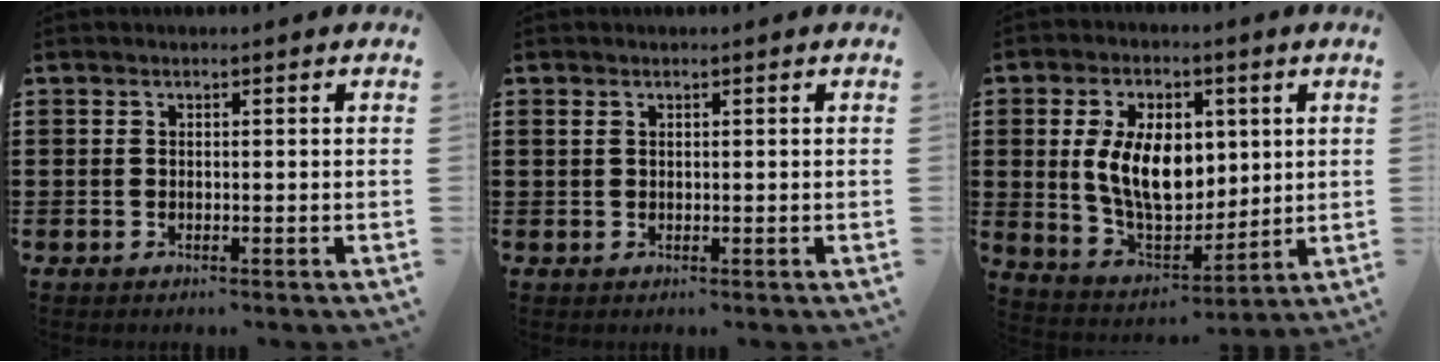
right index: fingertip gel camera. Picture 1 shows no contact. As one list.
[{"total": 0.6, "force": [0.3, 0.4, 0.3], "torque": [-0.009, 0.001, 0.006]}, {"total": 10.5, "force": [1.6, 6.6, 8.1], "torque": [-0.168, 0.005, 0.027]}]